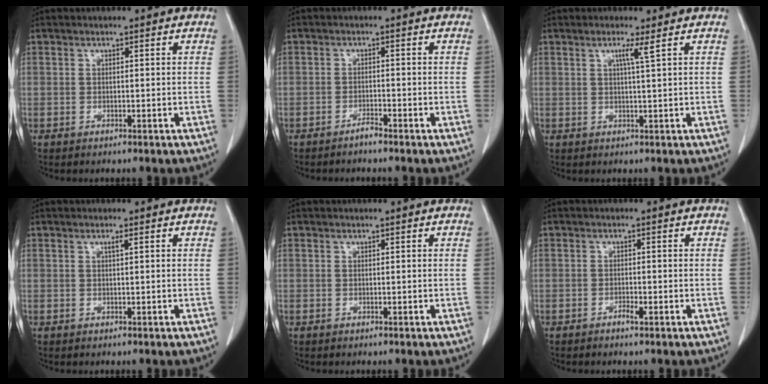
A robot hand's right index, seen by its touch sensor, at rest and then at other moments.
{"total": 1.5, "force": [-1.4, -0.1, 0.6], "torque": [-0.010, 0.001, -0.026]}
{"total": 2.1, "force": [1.0, -0.7, 1.8], "torque": [-0.035, -0.003, 0.020]}
{"total": 0.6, "force": [0.3, -0.1, 0.5], "torque": [-0.012, 0.001, 0.007]}
{"total": 0.0}
{"total": 1.1, "force": [-0.8, 0.2, 0.8], "torque": [-0.015, 0.001, -0.013]}